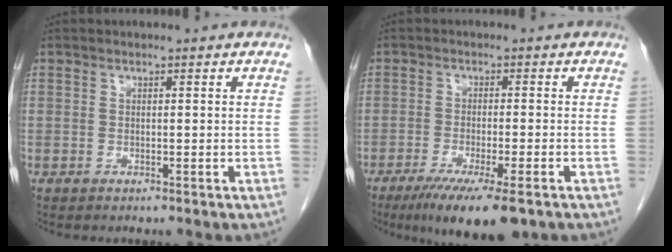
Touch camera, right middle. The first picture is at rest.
{"total": 10.6, "force": [-7.0, 1.4, 7.8], "torque": [-0.120, -0.024, -0.107]}